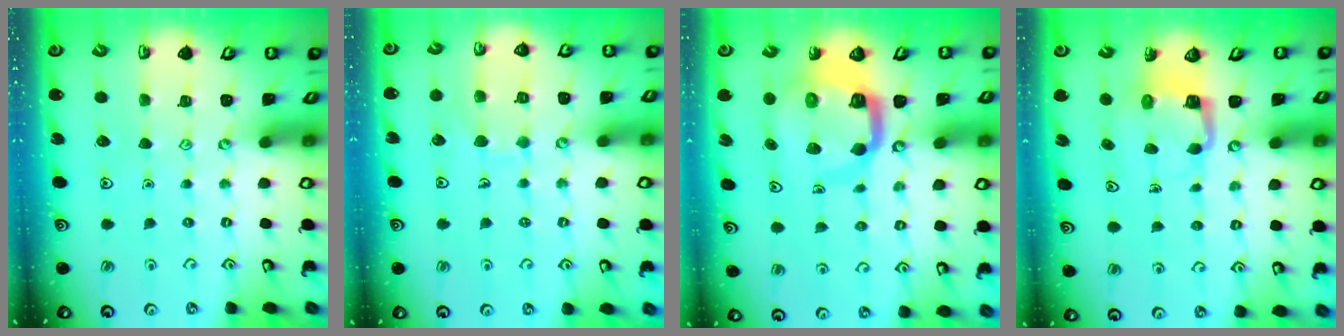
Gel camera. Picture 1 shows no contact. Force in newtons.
{"total": 6.7, "press": 6.7, "slide": 0.4}
{"total": 10.2, "press": 10.1, "slide": 1.4}
{"total": 4.5, "press": 4.5, "slide": 0.1}